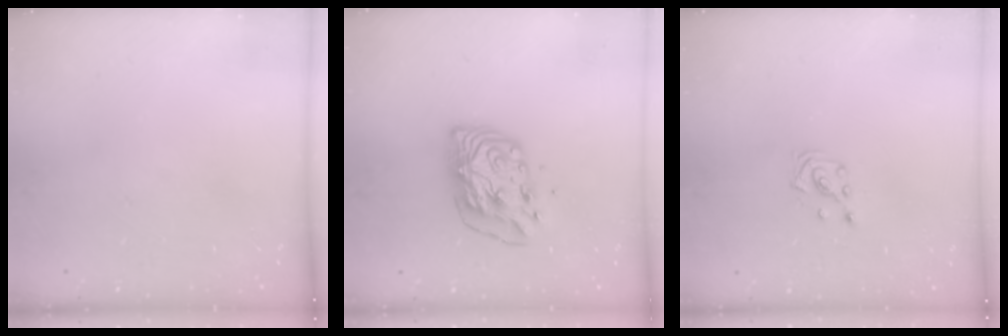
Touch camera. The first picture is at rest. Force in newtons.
{"total": 9.7, "press": 9.6, "slide": 0.8}
{"total": 2.0, "press": 1.9, "slide": 0.8}